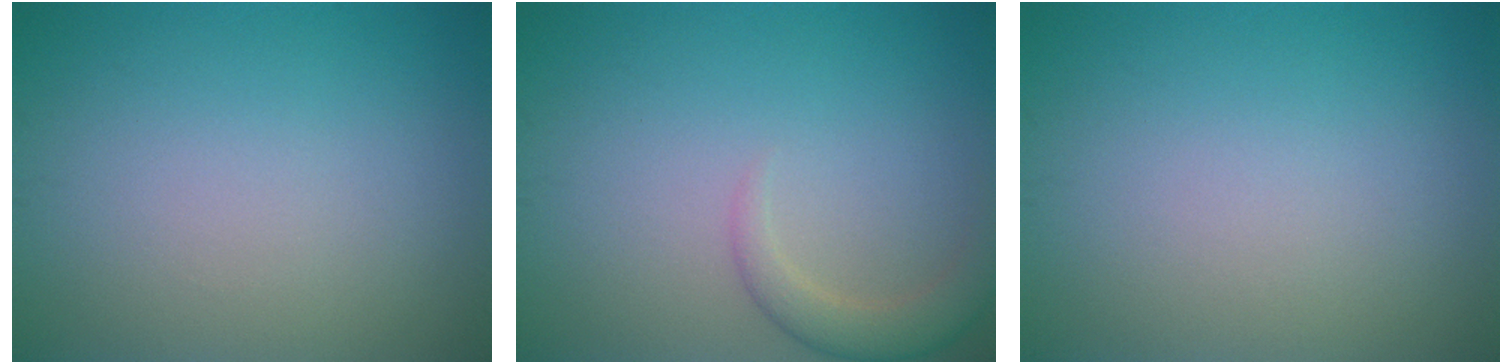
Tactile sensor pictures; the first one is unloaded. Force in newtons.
{"total": 2.5, "press": 2.5, "slide": 0.2}
{"total": 0.0}